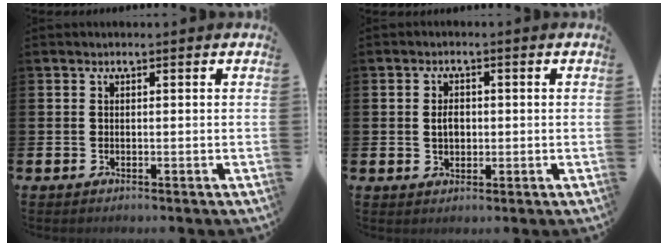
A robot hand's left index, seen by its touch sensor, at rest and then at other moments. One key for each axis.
{"total": 2.5, "fx": 0.1, "fy": 1.7, "fz": 1.7, "tx": -0.018, "ty": 0.002, "tz": -0.003}